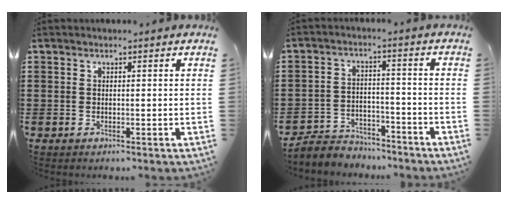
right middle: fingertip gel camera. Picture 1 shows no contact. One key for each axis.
{"total": 4.5, "fx": -4.3, "fy": 1.2, "fz": 0.2, "tx": -0.014, "ty": 0.005, "tz": -0.094}